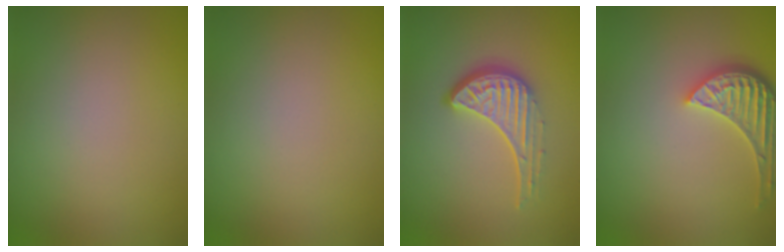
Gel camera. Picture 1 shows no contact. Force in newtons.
{"total": 0.0}
{"total": 4.6, "press": 3.3, "slide": 3.3}
{"total": 4.0, "press": 3.6, "slide": 1.8}